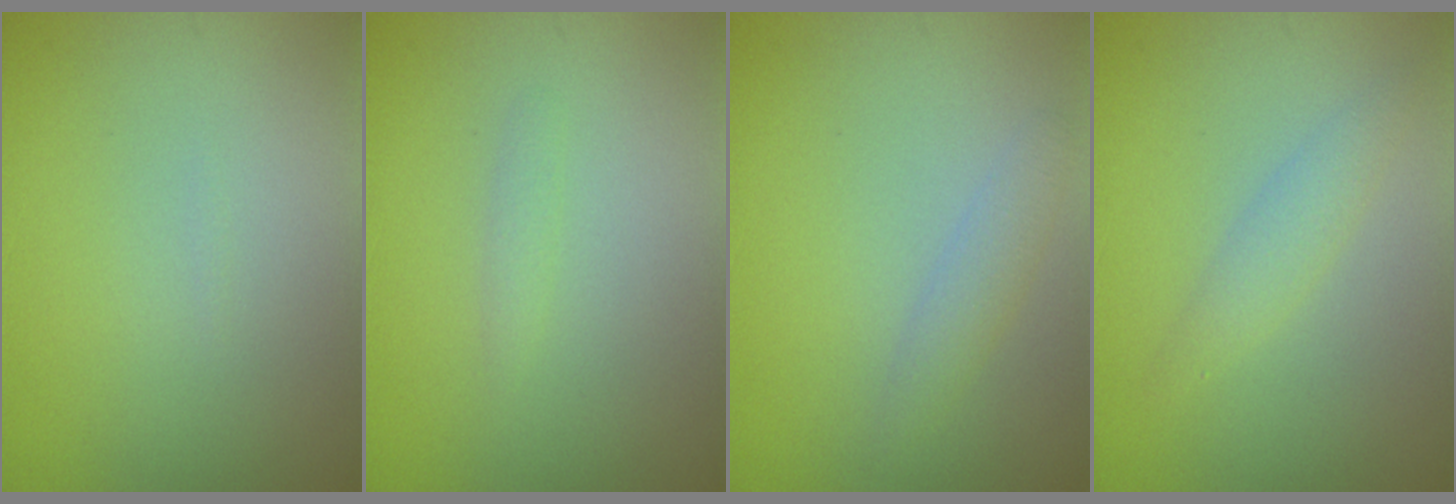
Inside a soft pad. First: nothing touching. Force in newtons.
{"total": 0.6, "press": 0.6, "slide": 0.1}
{"total": 1.6, "press": 1.6, "slide": 0.1}
{"total": 1.6, "press": 1.6, "slide": 0.2}